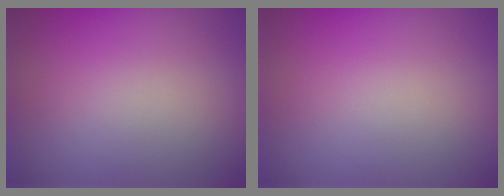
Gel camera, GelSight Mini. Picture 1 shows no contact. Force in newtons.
{"total": 0.0}